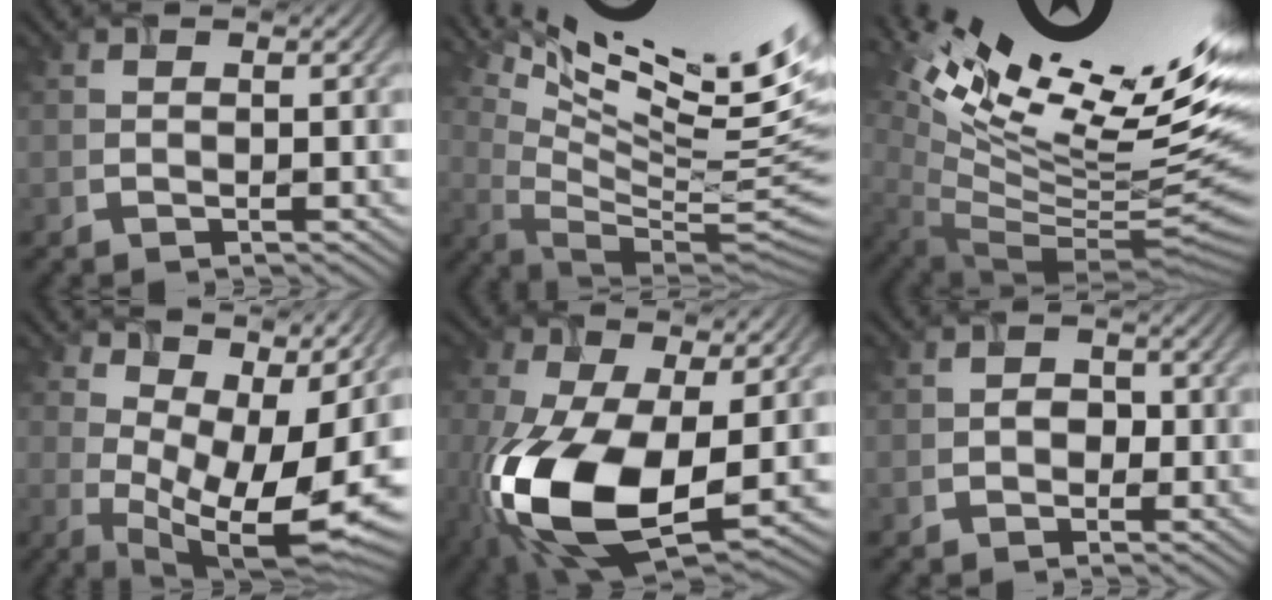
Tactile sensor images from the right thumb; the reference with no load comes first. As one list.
[{"total": 17.7, "force": [10.8, 3.5, 13.6], "torque": [-0.193, -0.004, 0.159]}, {"total": 16.5, "force": [7.5, 4.8, 13.9], "torque": [-0.219, 0.005, 0.142]}, {"total": 11.8, "force": [4.2, 5.1, 9.8], "torque": [-0.163, -0.006, 0.090]}, {"total": 17.0, "force": [-3.9, 9.6, 13.4], "torque": [-0.300, -0.045, -0.055]}, {"total": 1.9, "force": [-1.2, 1.5, 0.4], "torque": [-0.002, -0.004, -0.025]}]